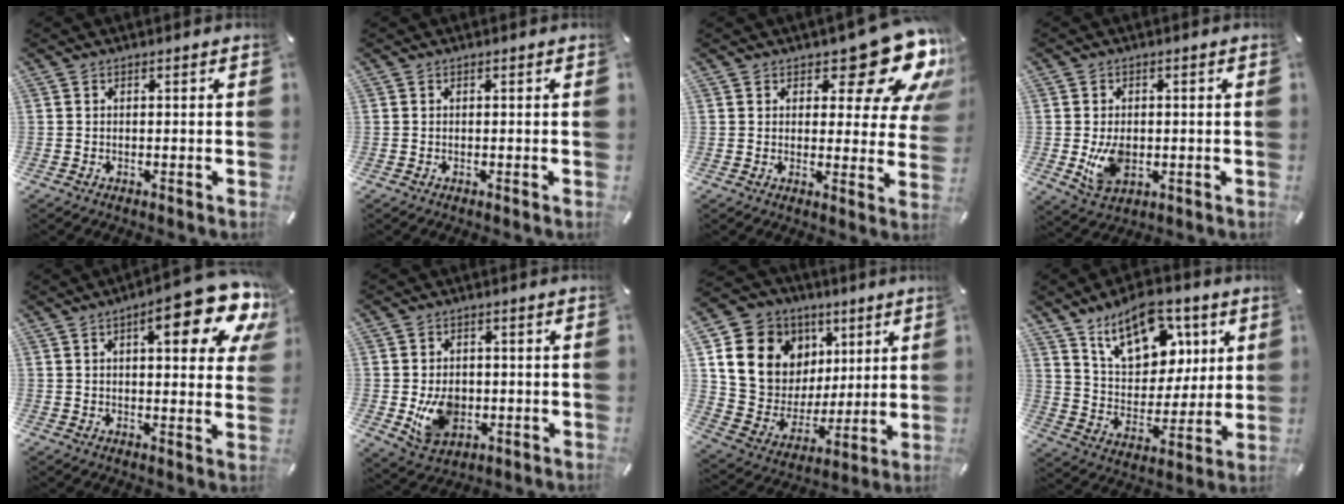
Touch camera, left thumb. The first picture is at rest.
{"total": 0.0}
{"total": 15.6, "force": [9.8, 6.5, 10.2], "torque": [-0.115, -0.078, 0.160]}
{"total": 7.0, "force": [-0.6, 5.1, 4.8], "torque": [-0.093, -0.005, -0.011]}
{"total": 16.5, "force": [8.7, 5.2, 13.0], "torque": [-0.179, -0.047, 0.134]}
{"total": 8.6, "force": [-0.9, 7.1, 4.8], "torque": [-0.080, 0.001, -0.015]}
{"total": 16.5, "force": [6.6, 14.2, 5.1], "torque": [-0.090, -0.041, 0.146]}
{"total": 16.4, "force": [9.8, 10.1, 8.4], "torque": [-0.136, -0.049, 0.181]}